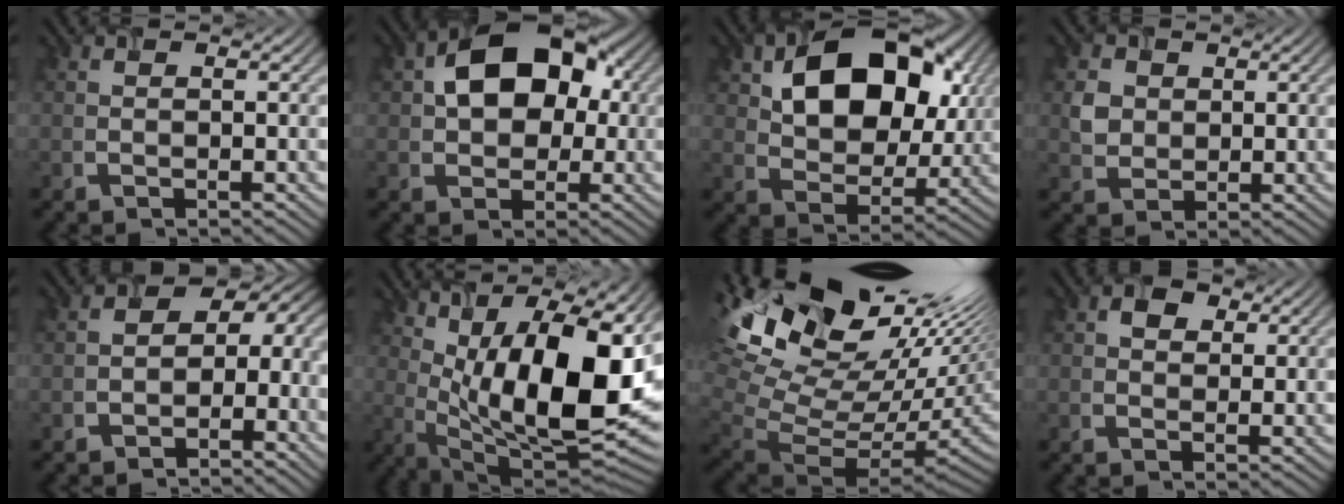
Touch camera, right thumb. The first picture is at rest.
{"total": 11.2, "force": [1.9, 7.9, 7.6], "torque": [-0.110, 0.023, 0.023]}
{"total": 13.9, "force": [4.6, 9.1, 9.3], "torque": [-0.156, 0.002, 0.082]}
{"total": 2.7, "force": [0.8, 2.5, 0.5], "torque": [-0.022, -0.005, 0.022]}
{"total": 5.7, "force": [-3.1, 3.3, 3.4], "torque": [-0.030, -0.002, -0.060]}
{"total": 18.5, "force": [3.4, 8.2, 16.2], "torque": [-0.265, 0.009, 0.073]}
{"total": 16.5, "force": [7.6, 9.4, 11.2], "torque": [-0.206, 0.006, 0.195]}
{"total": 1.9, "force": [0.9, 1.4, 0.7], "torque": [-0.013, -0.003, 0.020]}